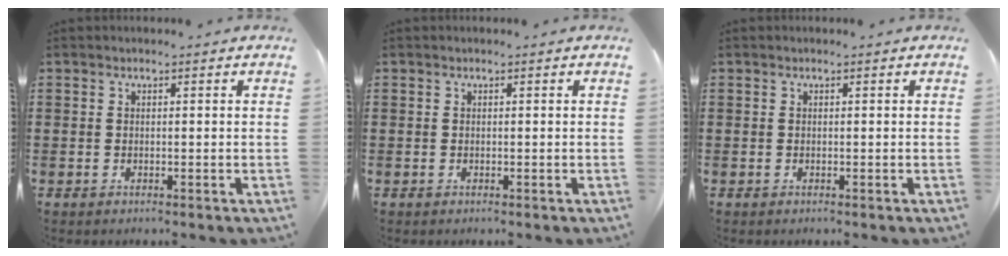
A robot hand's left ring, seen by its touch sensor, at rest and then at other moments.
{"total": 0.0}
{"total": 0.0}